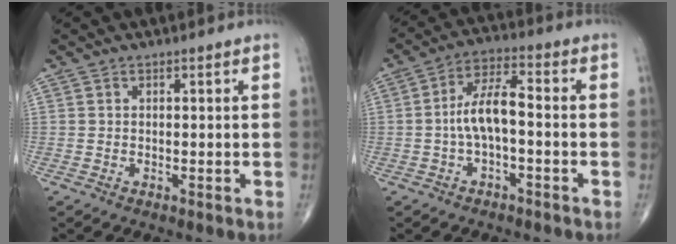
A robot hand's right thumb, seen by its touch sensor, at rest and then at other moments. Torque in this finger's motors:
{"motor_torque": [1.41, 1.25, 1.11, -0.05, 0.04]}